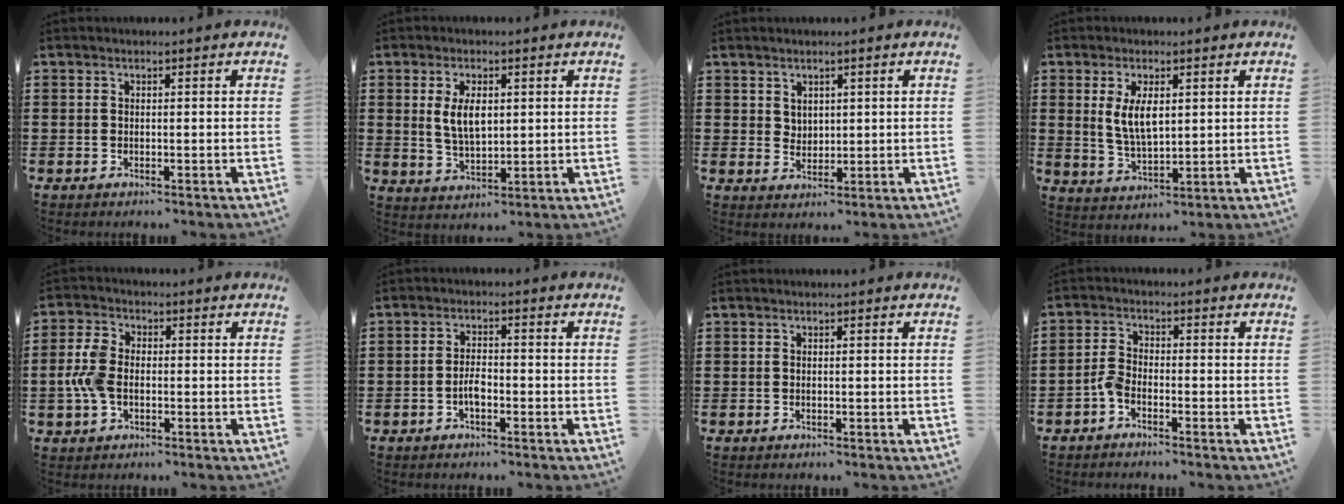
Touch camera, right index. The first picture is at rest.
{"total": 5.4, "force": [1.0, 2.7, 4.5], "torque": [-0.086, 0.005, 0.016]}
{"total": 2.7, "force": [1.9, 1.8, 0.2], "torque": [-0.011, 0.008, 0.037]}
{"total": 5.4, "force": [1.2, 2.4, 4.7], "torque": [-0.097, 0.005, 0.021]}
{"total": 5.7, "force": [-0.9, 3.7, 4.2], "torque": [-0.113, -0.003, -0.024]}
{"total": 2.8, "force": [-1.1, 0.9, 2.3], "torque": [-0.053, -0.002, -0.022]}
{"total": 0.0}
{"total": 2.7, "force": [-2.0, 1.0, 1.6], "torque": [-0.052, 0.000, -0.044]}